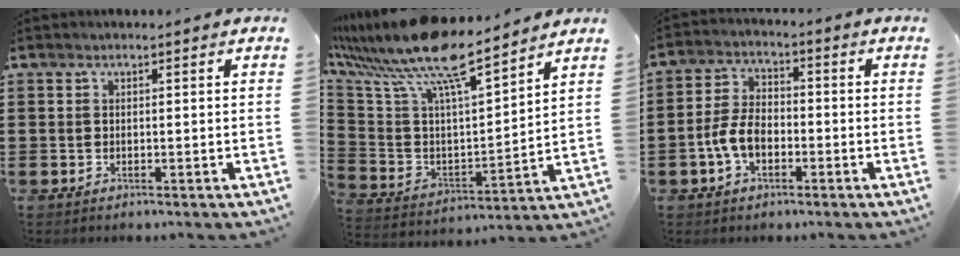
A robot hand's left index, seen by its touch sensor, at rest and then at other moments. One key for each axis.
{"total": 12.1, "fx": 10.0, "fy": 1.4, "fz": 6.6, "tx": -0.166, "ty": -0.069, "tz": 0.169}
{"total": 6.0, "fx": -2.2, "fy": 3.3, "fz": 4.4, "tx": -0.111, "ty": 0.000, "tz": -0.049}